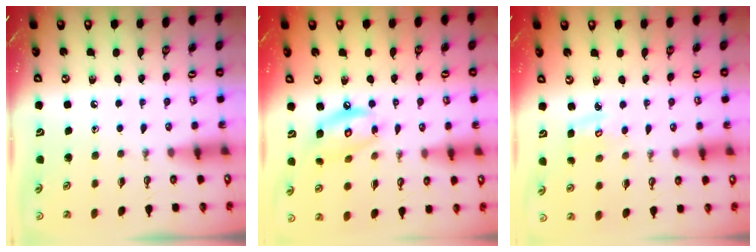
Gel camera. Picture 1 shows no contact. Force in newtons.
{"total": 11.0, "press": 11.0, "slide": 1.0}
{"total": 2.6, "press": 2.6, "slide": 0.1}